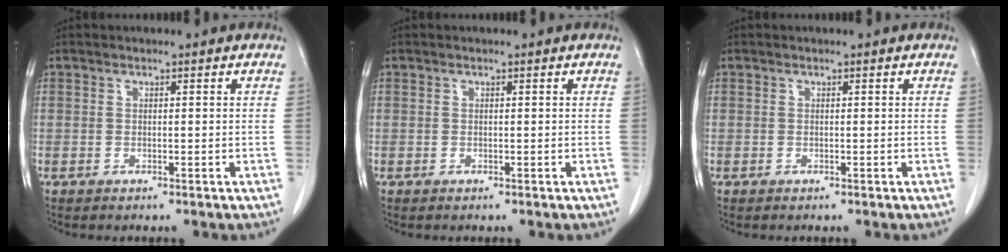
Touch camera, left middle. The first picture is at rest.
{"total": 0.0}
{"total": 0.0}